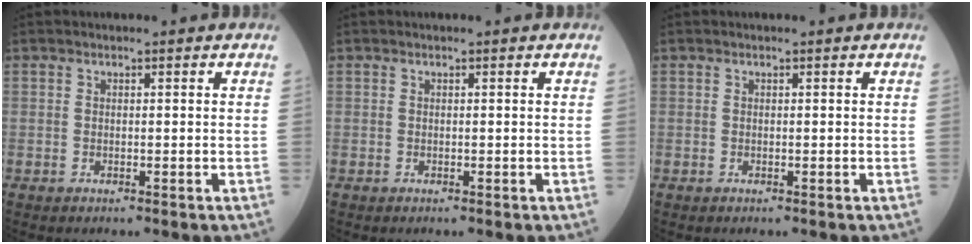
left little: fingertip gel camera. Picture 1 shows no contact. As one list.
[{"total": 0.0}, {"total": 0.0}]